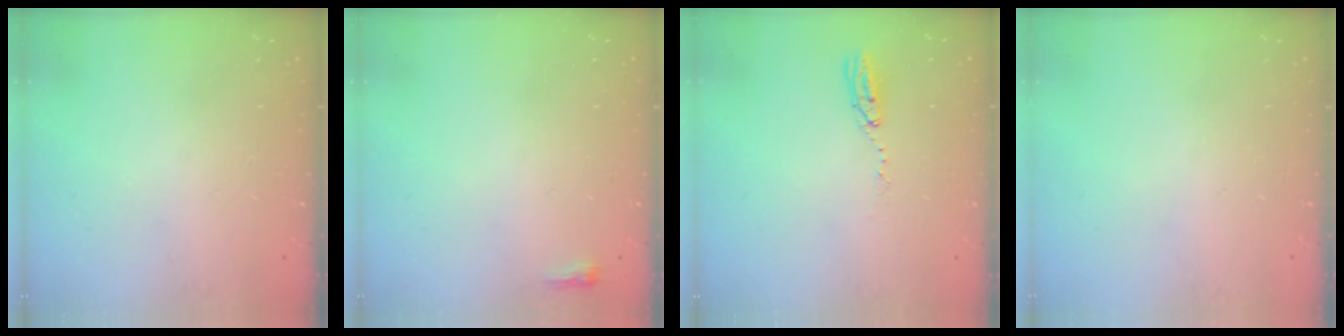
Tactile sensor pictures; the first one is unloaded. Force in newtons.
{"total": 2.3, "press": 2.2, "slide": 0.7}
{"total": 4.3, "press": 4.3, "slide": 0.4}
{"total": 0.0}